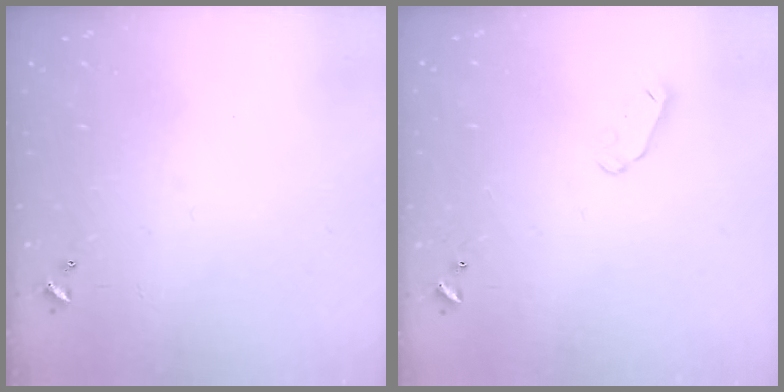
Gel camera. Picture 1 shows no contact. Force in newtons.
{"total": 5.9, "press": 5.9, "slide": 0.6}